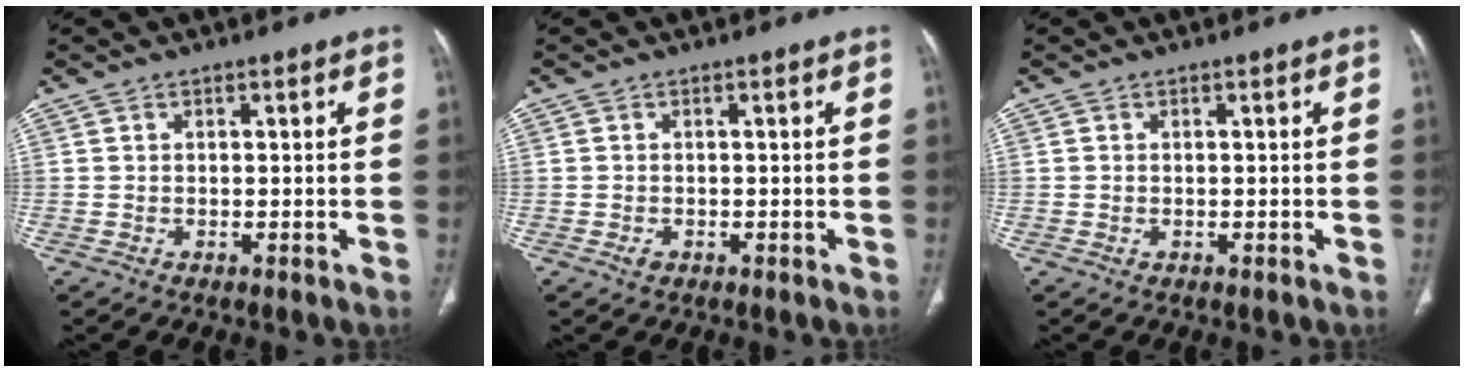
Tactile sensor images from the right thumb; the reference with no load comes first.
{"total": 1.1, "force": [-0.5, 0.8, 0.5], "torque": [-0.010, 0.003, -0.004]}
{"total": 0.0}